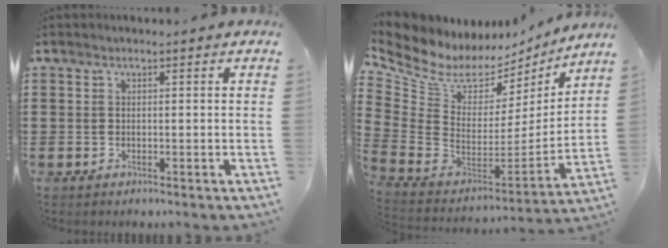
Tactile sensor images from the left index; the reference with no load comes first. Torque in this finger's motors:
{"motor_torque": [2.14, 0.00, 0.22, 0.08]}